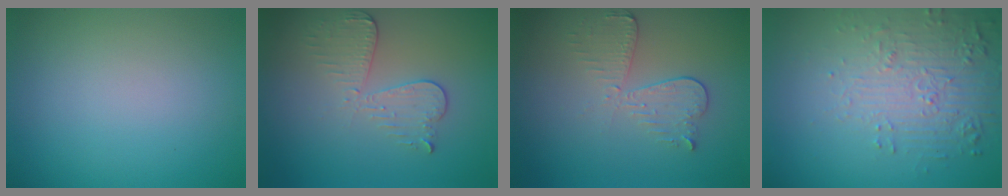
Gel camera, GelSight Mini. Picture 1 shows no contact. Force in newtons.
{"total": 3.1, "press": 2.7, "slide": 1.4}
{"total": 3.1, "press": 2.6, "slide": 1.6}
{"total": 5.6, "press": 3.8, "slide": 4.2}